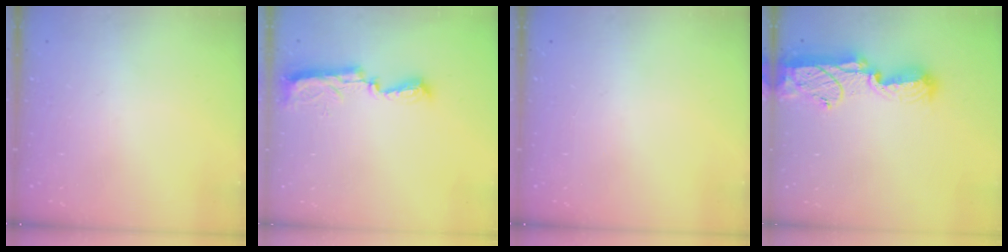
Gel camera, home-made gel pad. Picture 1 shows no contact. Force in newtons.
{"total": 7.8, "press": 7.8, "slide": 0.8}
{"total": 0.0}
{"total": 15.4, "press": 14.2, "slide": 6.0}